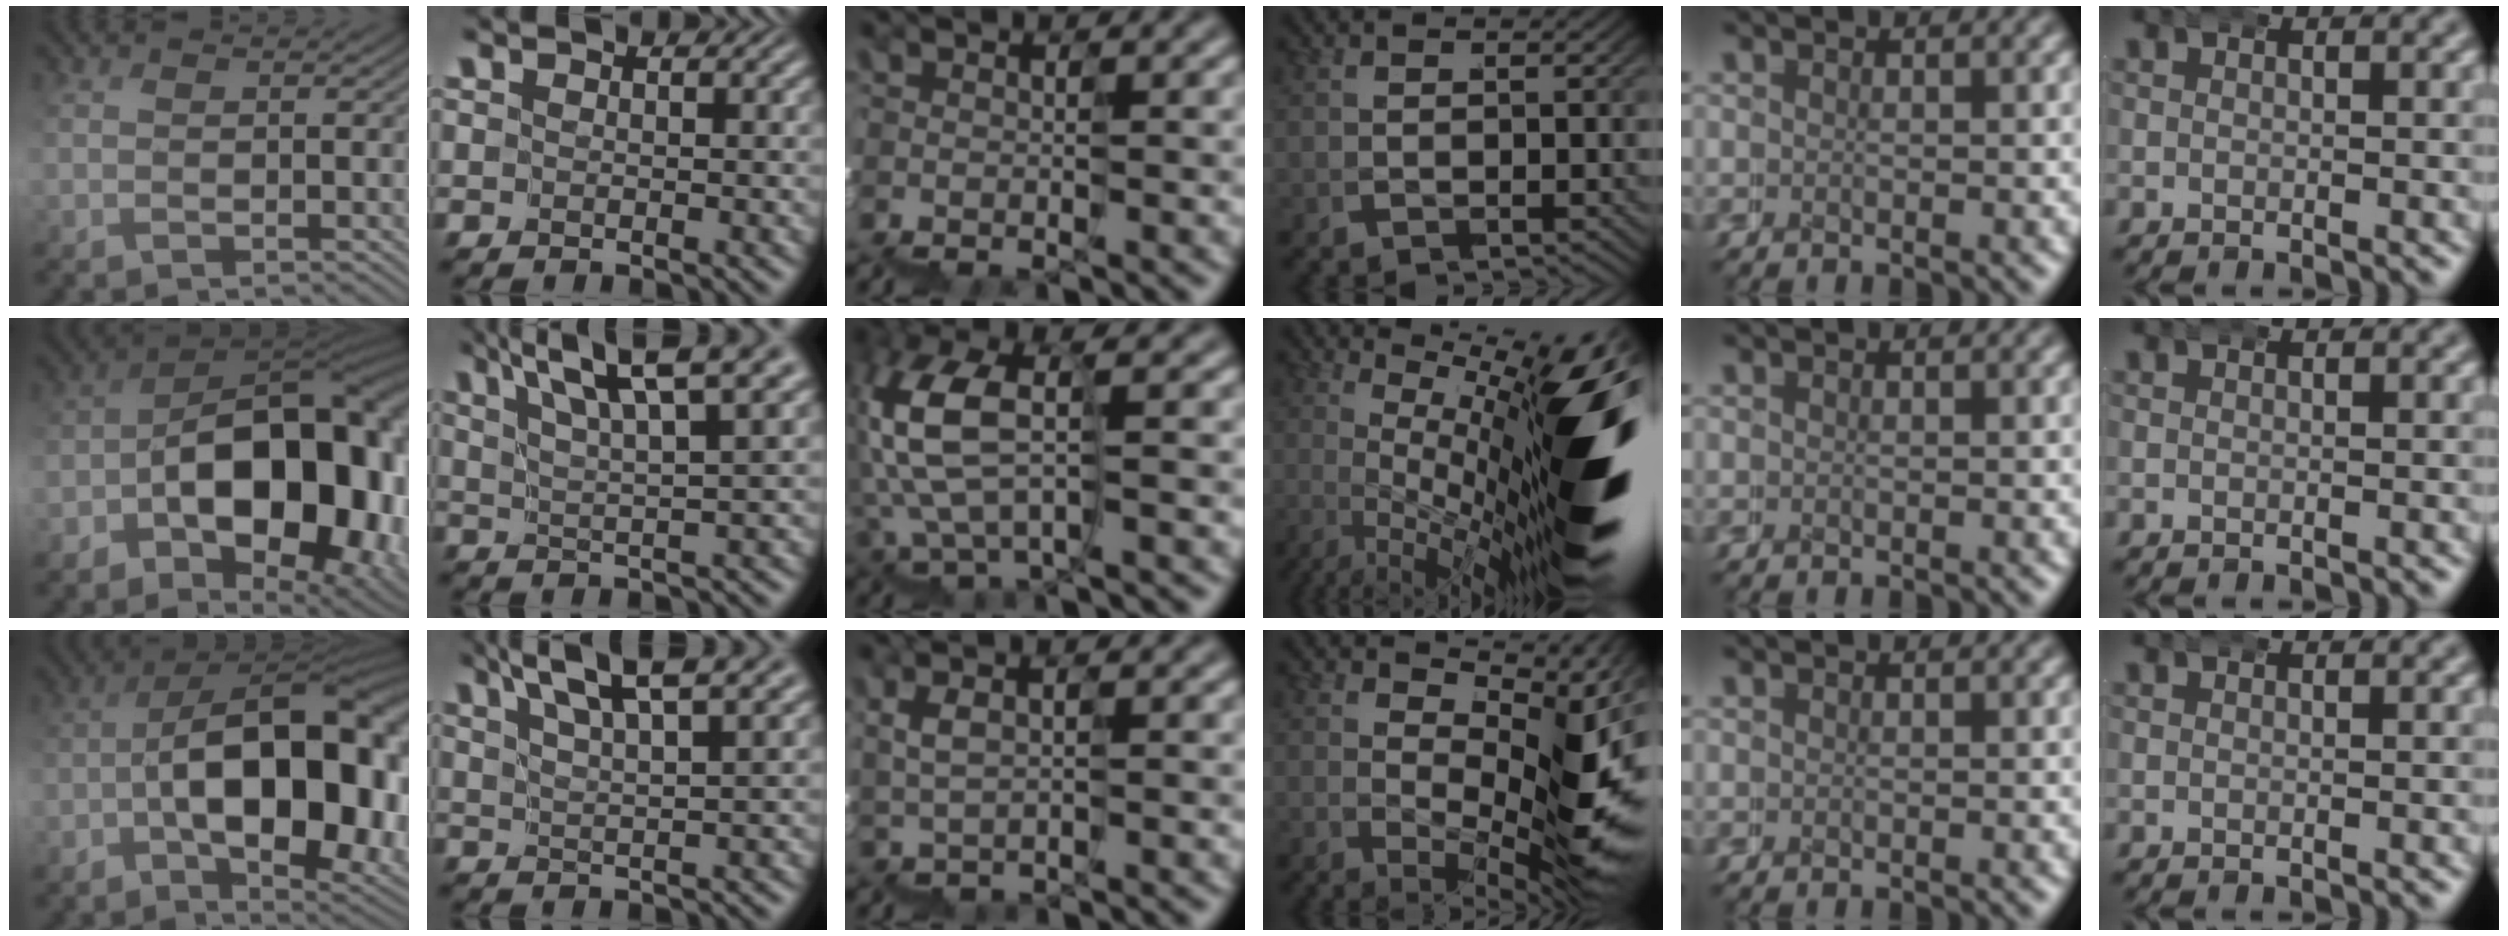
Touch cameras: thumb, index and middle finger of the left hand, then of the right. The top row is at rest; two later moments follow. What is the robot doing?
{"motion": "wrap", "object": "duck tape"}